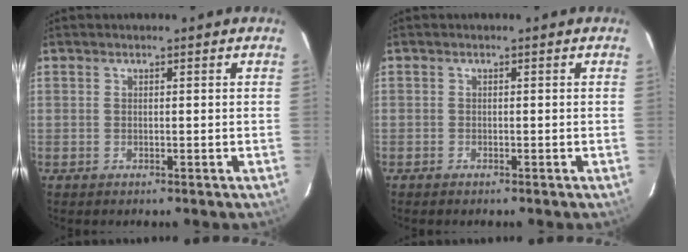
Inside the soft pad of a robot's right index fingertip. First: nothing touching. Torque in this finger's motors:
{"motor_torque": [-0.40, -0.22, -0.75, -0.21]}